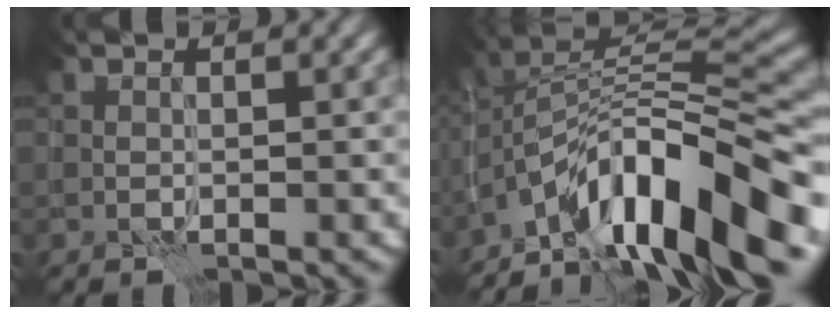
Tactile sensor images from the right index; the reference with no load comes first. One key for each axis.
{"total": 13.0, "fx": -7.2, "fy": 3.9, "fz": 10.1, "tx": -0.160, "ty": 0.024, "tz": -0.128}